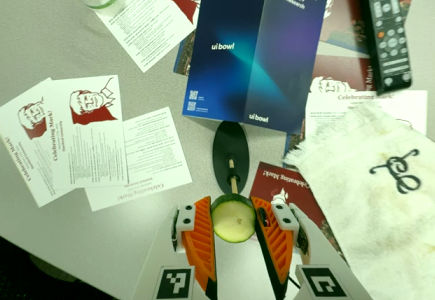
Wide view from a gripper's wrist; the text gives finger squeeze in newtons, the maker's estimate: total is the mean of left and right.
{"total": 10.9, "left": 10.7, "right": 11.2}